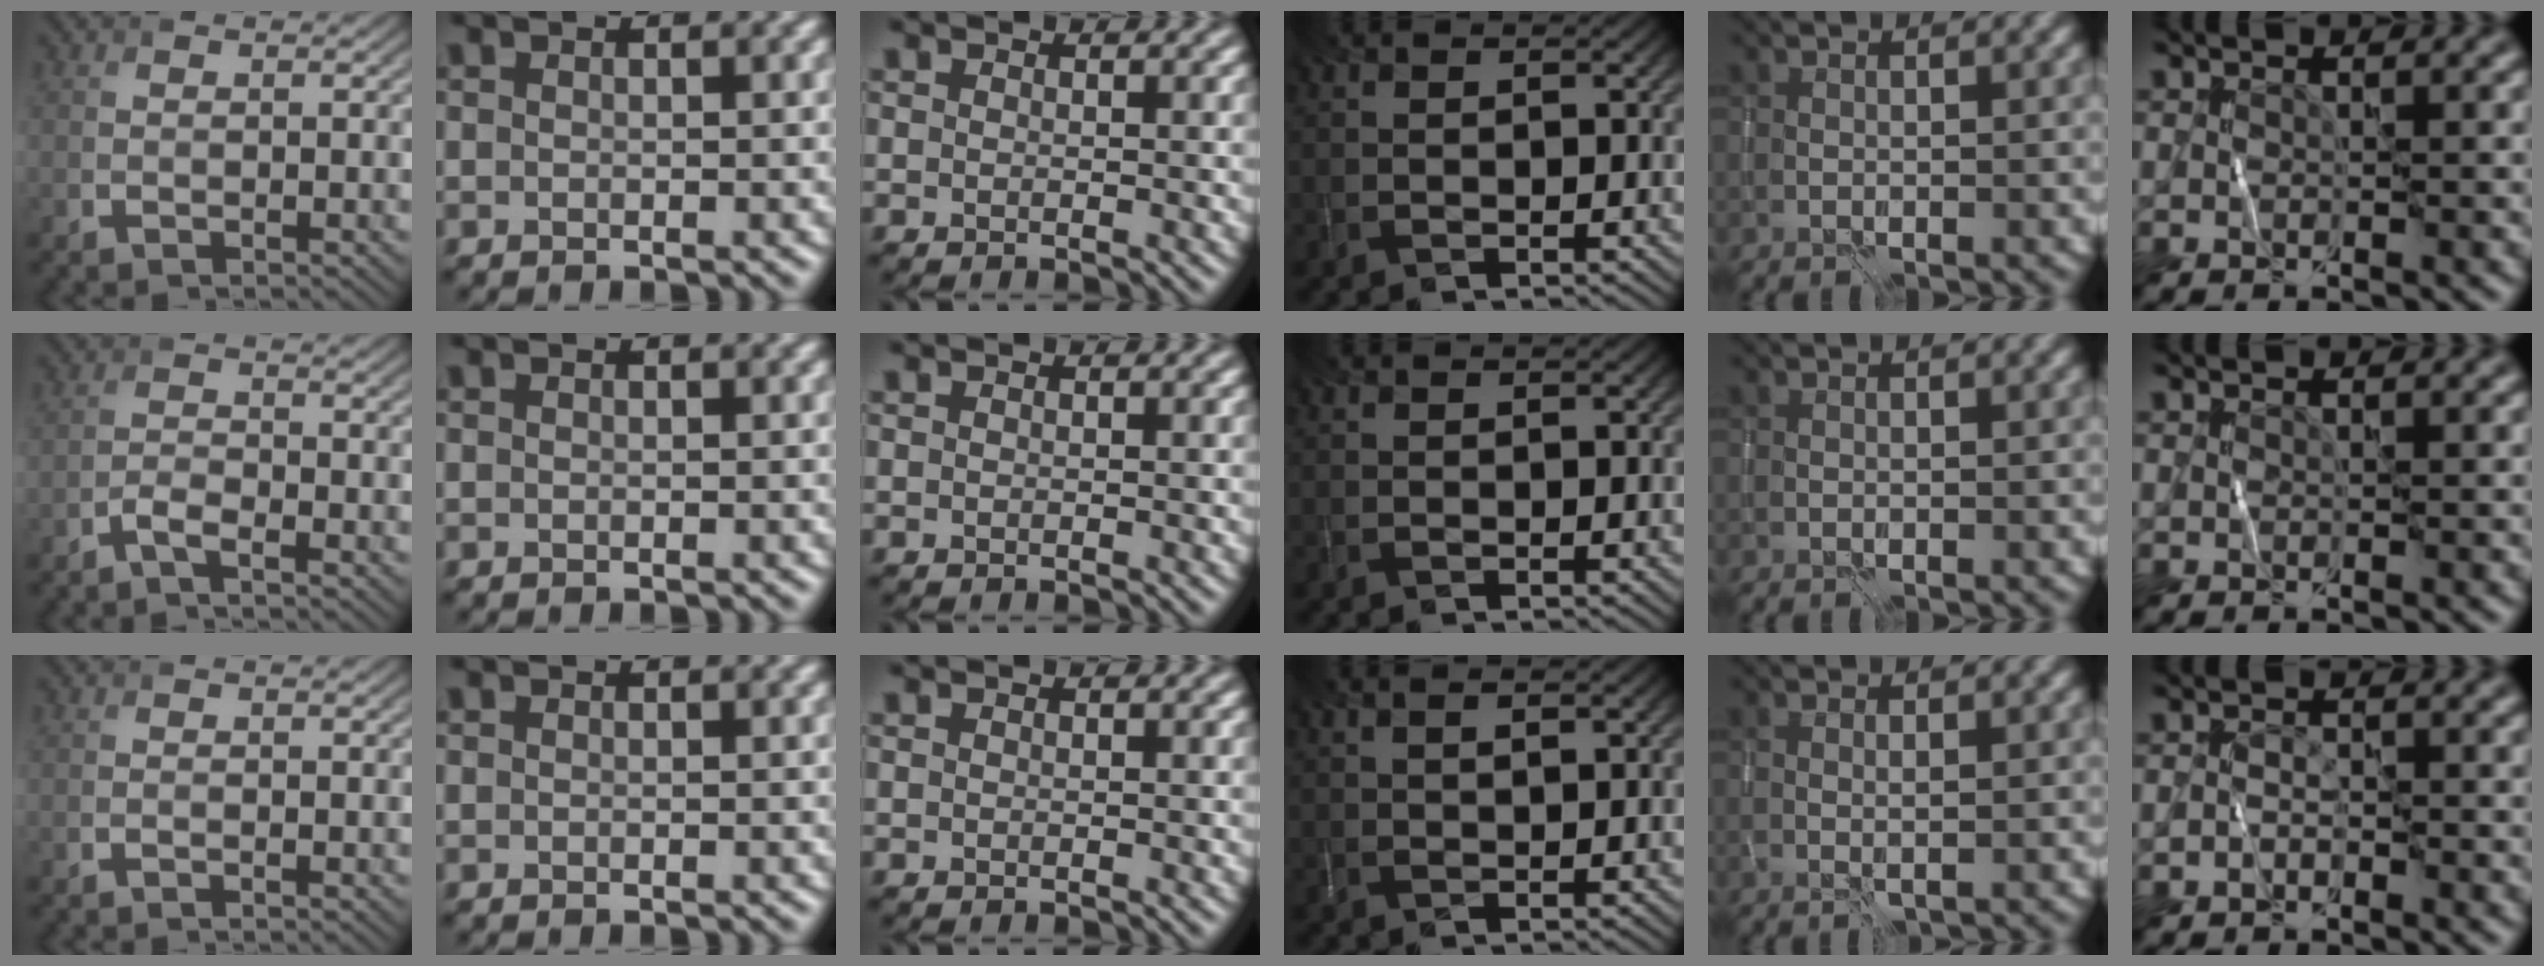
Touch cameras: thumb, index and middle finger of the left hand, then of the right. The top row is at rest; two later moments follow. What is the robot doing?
{"motion": "wipe", "object": "whiteboard"}